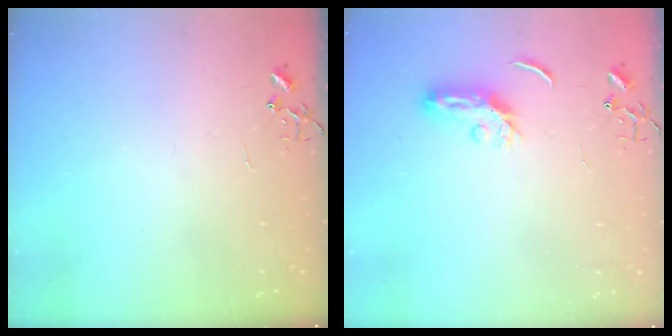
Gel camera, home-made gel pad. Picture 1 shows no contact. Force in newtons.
{"total": 5.6, "press": 5.6, "slide": 0.5}